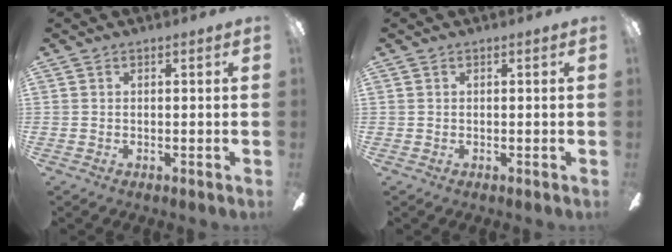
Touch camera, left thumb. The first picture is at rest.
{"total": 0.0}